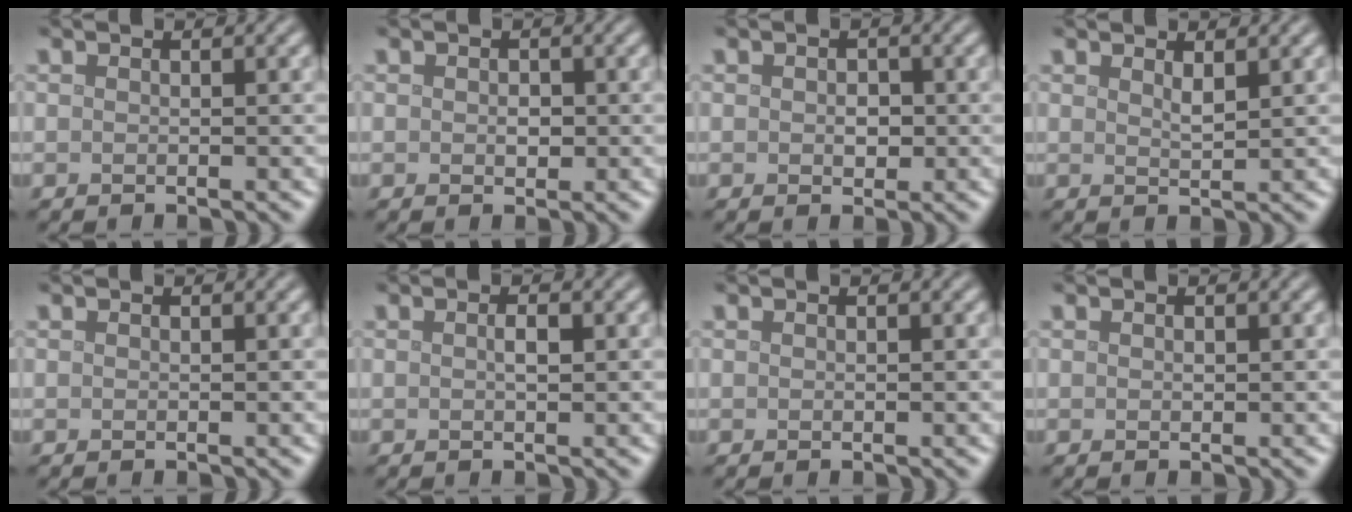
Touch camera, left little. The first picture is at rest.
{"total": 1.0, "force": [0.0, 0.7, 0.7], "torque": [-0.009, -0.003, -0.001]}
{"total": 1.4, "force": [0.0, 1.0, 1.0], "torque": [-0.013, -0.003, -0.001]}
{"total": 1.1, "force": [0.8, 0.2, 0.7], "torque": [-0.014, -0.002, 0.014]}
{"total": 0.0}
{"total": 1.0, "force": [0.1, 0.3, 1.0], "torque": [-0.017, 0.000, 0.002]}
{"total": 0.0}
{"total": 0.0}